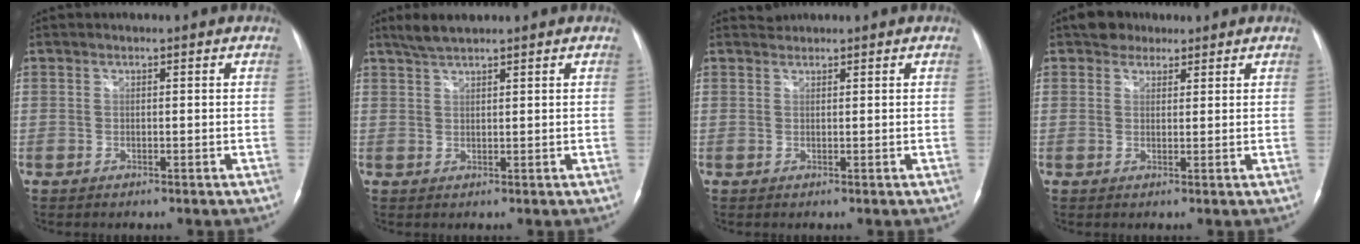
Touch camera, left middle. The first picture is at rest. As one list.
[{"total": 3.2, "force": [2.8, 0.2, 1.5], "torque": [-0.036, 0.007, 0.056]}, {"total": 0.9, "force": [0.8, 0.0, -0.4], "torque": [-0.001, 0.005, 0.016]}, {"total": 3.1, "force": [2.3, 2.0, 0.4], "torque": [-0.011, 0.013, 0.036]}]